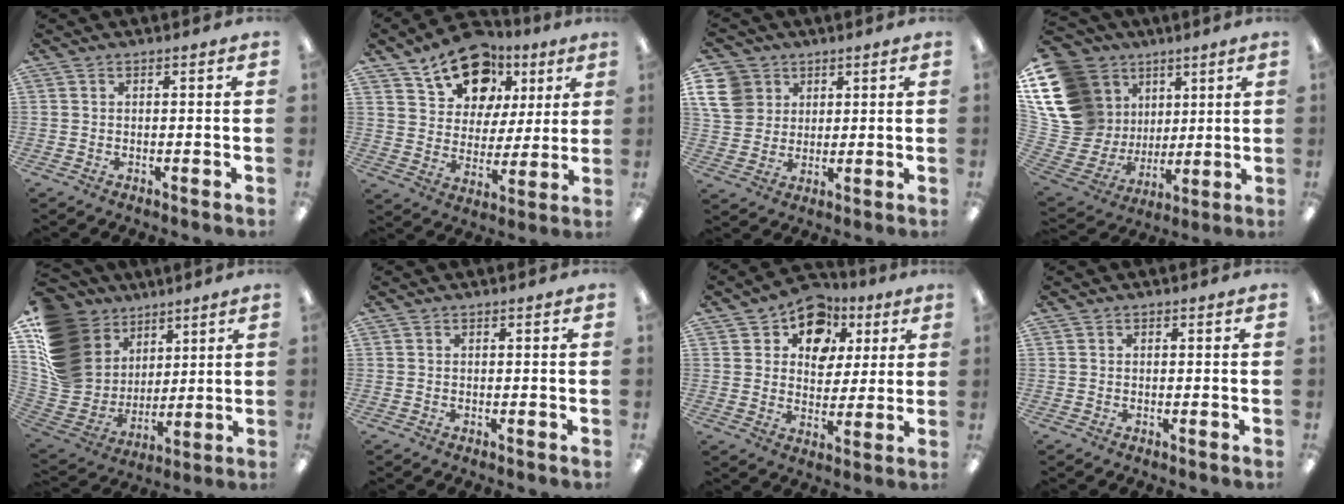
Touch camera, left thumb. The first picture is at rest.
{"total": 16.6, "force": [10.4, 11.0, 7.0], "torque": [-0.110, -0.052, 0.190]}
{"total": 9.5, "force": [4.0, 8.0, 3.2], "torque": [-0.068, -0.005, 0.081]}
{"total": 21.6, "force": [8.1, 17.3, 10.1], "torque": [-0.228, -0.052, 0.182]}
{"total": 21.4, "force": [8.3, 17.2, 9.7], "torque": [-0.202, -0.054, 0.181]}
{"total": 0.0}
{"total": 11.8, "force": [6.9, 8.6, 4.1], "torque": [-0.067, -0.044, 0.128]}
{"total": 0.0}